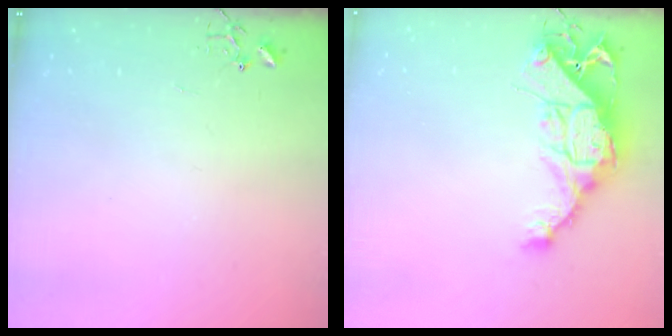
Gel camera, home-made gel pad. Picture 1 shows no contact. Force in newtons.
{"total": 14.2, "press": 14.2, "slide": 1.1}